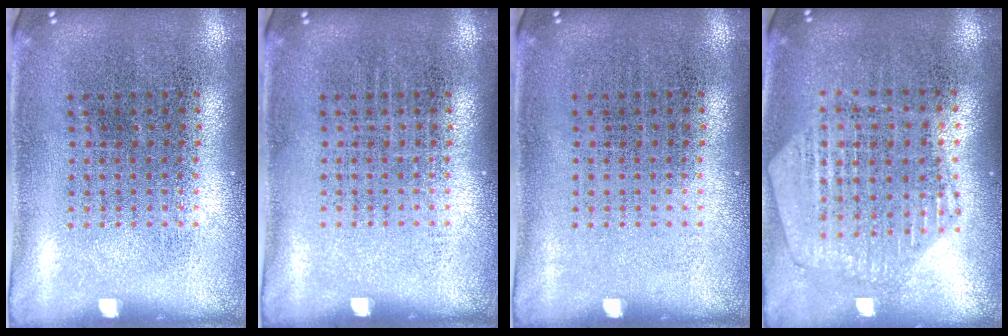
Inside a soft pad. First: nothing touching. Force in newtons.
{"total": 0.0}
{"total": 0.0}
{"total": 1.2, "press": 1.2, "slide": 0.1}